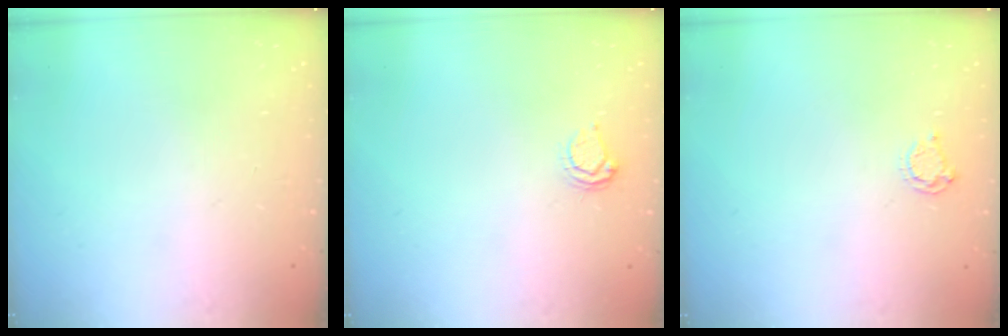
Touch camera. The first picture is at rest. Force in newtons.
{"total": 3.1, "press": 3.0, "slide": 0.5}
{"total": 3.8, "press": 3.8, "slide": 0.4}